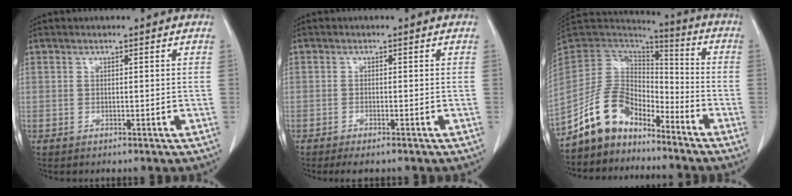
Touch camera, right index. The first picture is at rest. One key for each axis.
{"total": 2.6, "fx": -2.0, "fy": 0.6, "fz": 1.5, "tx": -0.018, "ty": -0.005, "tz": -0.025}
{"total": 10.7, "fx": -8.3, "fy": 5.4, "fz": 4.0, "tx": -0.083, "ty": 0.041, "tz": -0.158}